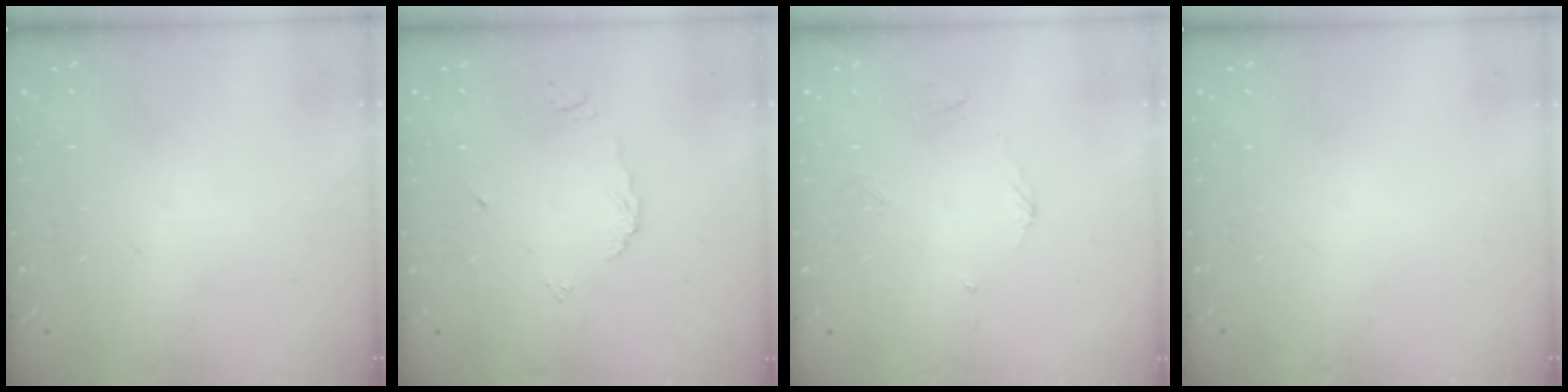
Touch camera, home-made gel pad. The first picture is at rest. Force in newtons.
{"total": 5.2, "press": 5.2, "slide": 0.3}
{"total": 3.4, "press": 3.4, "slide": 0.4}
{"total": 0.0}